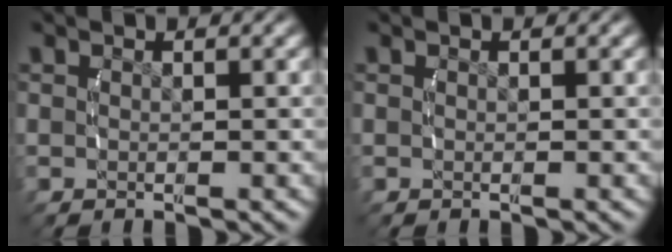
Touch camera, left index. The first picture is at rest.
{"total": 0.0}